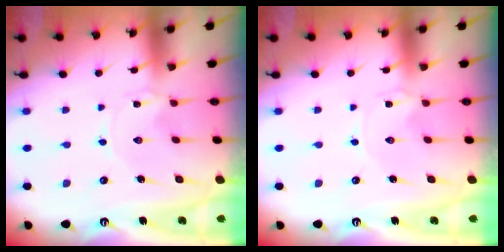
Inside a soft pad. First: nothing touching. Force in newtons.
{"total": 0.0}